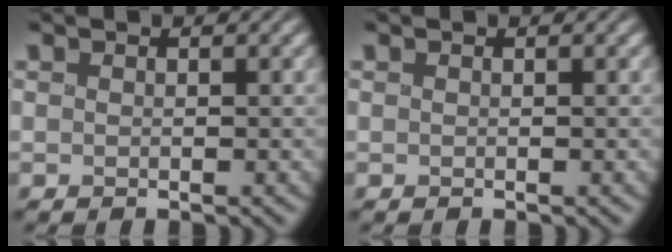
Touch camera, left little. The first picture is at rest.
{"total": 0.0}